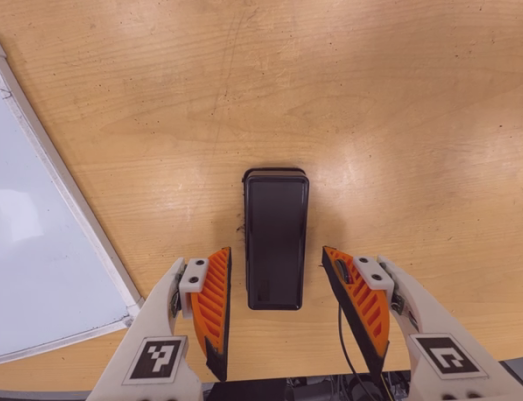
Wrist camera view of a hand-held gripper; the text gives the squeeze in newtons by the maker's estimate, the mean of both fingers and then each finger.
{"total": 0.0}